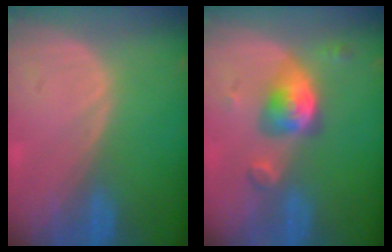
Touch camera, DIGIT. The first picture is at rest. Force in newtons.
{"total": 5.4, "press": 5.4, "slide": 0.5}